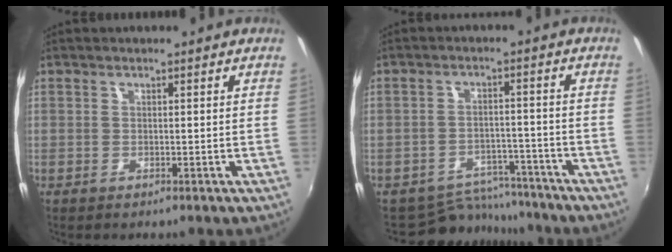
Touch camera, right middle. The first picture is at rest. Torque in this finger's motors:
{"motor_torque": [-0.96, -0.38, -0.43, -0.14]}